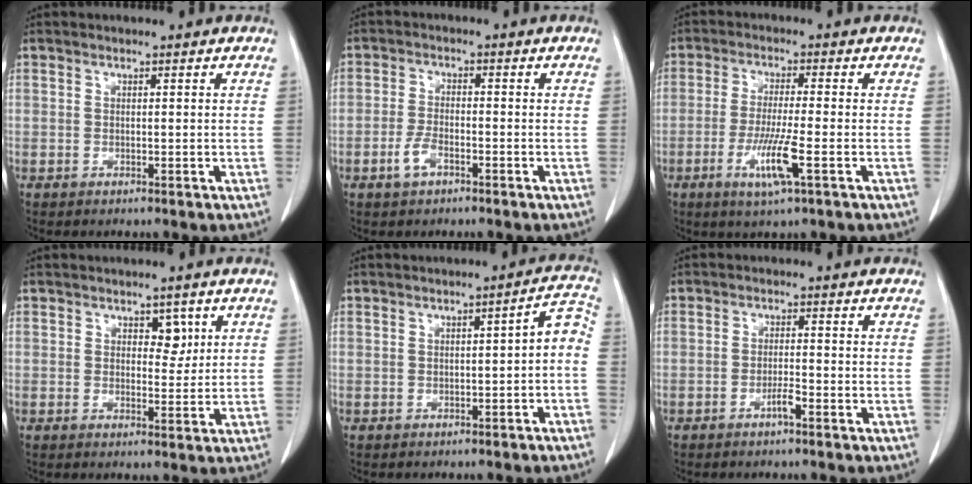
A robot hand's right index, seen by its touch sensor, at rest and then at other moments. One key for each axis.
{"total": 3.4, "fx": -1.9, "fy": 1.5, "fz": 2.4, "tx": -0.050, "ty": 0.003, "tz": -0.037}
{"total": 7.0, "fx": -2.7, "fy": -0.2, "fz": 6.5, "tx": -0.126, "ty": -0.018, "tz": -0.050}
{"total": 3.0, "fx": 1.3, "fy": 1.8, "fz": 1.9, "tx": -0.018, "ty": 0.000, "tz": 0.019}
{"total": 4.4, "fx": -1.3, "fy": 1.2, "fz": 4.0, "tx": -0.046, "ty": 0.024, "tz": -0.016}
{"total": 1.9, "fx": -1.3, "fy": -0.1, "fz": 1.4, "tx": -0.026, "ty": 0.001, "tz": -0.024}